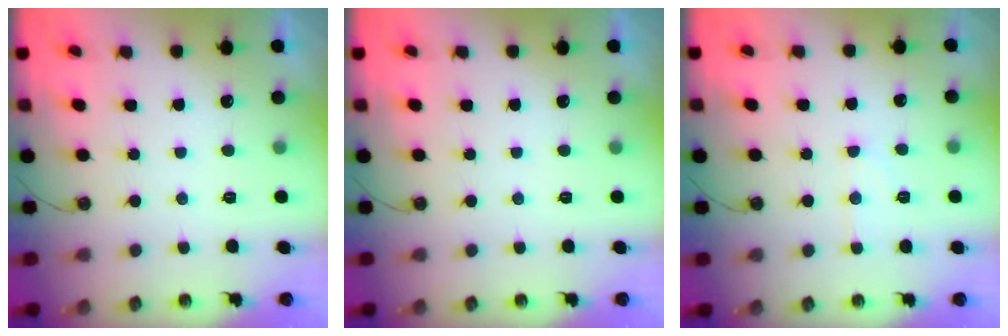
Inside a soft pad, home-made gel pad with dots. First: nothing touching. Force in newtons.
{"total": 0.0}
{"total": 7.3, "press": 7.3, "slide": 0.6}